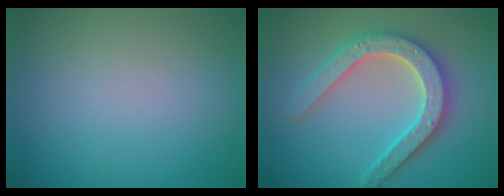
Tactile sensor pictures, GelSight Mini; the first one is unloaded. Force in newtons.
{"total": 5.3, "press": 5.2, "slide": 0.9}